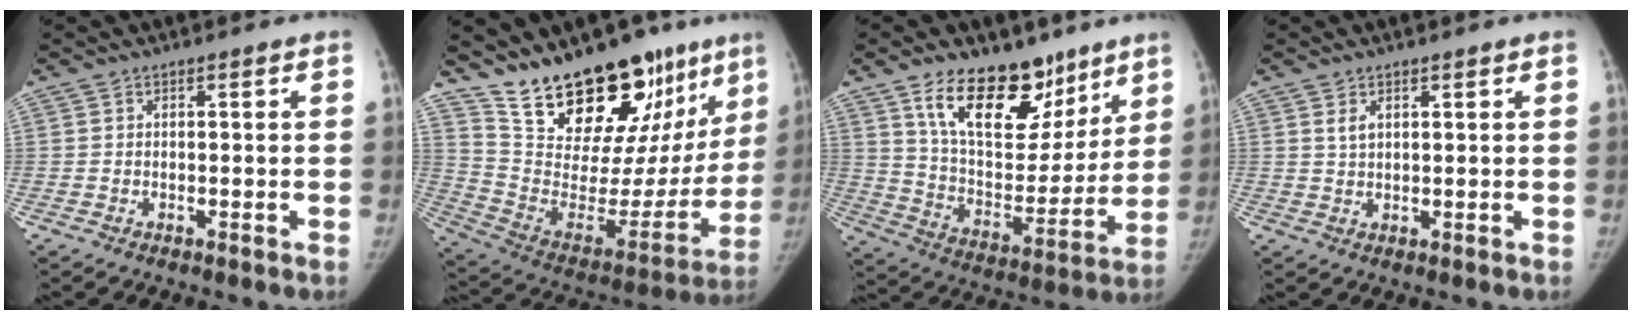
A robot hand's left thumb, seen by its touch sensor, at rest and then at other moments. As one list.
[{"total": 29.6, "force": [21.5, 12.4, 16.2], "torque": [-0.215, -0.104, 0.336]}, {"total": 21.0, "force": [13.3, 11.2, 11.8], "torque": [-0.129, -0.073, 0.226]}, {"total": 2.0, "force": [1.1, 1.0, 1.3], "torque": [-0.021, -0.004, 0.027]}]